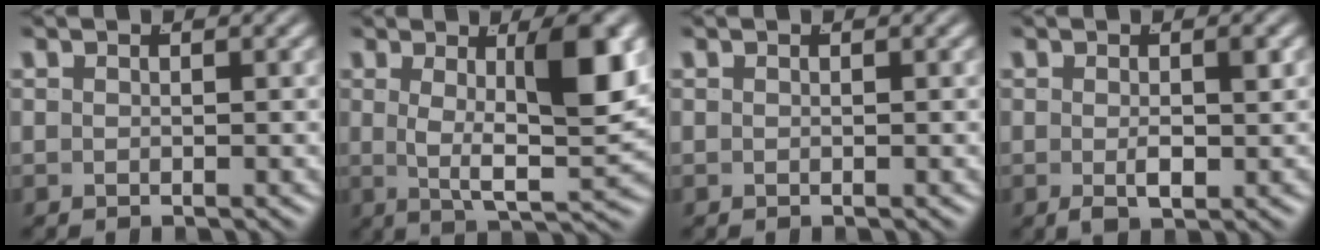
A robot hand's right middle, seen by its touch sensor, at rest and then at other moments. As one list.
[{"total": 7.9, "force": [1.0, 2.0, 7.6], "torque": [-0.113, -0.013, 0.024]}, {"total": 0.0}, {"total": 1.6, "force": [-0.4, 0.3, 1.6], "torque": [-0.025, -0.008, 0.000]}]